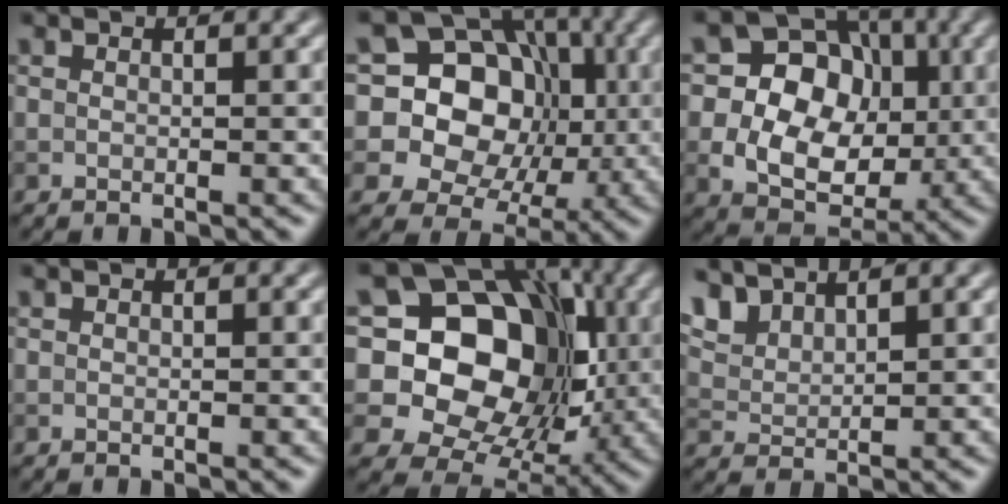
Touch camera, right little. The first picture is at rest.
{"total": 16.0, "force": [1.7, 14.2, 7.1], "torque": [-0.152, 0.054, 0.002]}
{"total": 13.1, "force": [0.6, 11.3, 6.5], "torque": [-0.127, 0.021, -0.002]}
{"total": 0.0}
{"total": 17.8, "force": [1.9, 14.7, 9.8], "torque": [-0.162, 0.024, 0.019]}
{"total": 3.9, "force": [3.2, 1.6, 1.7], "torque": [-0.049, 0.006, 0.071]}